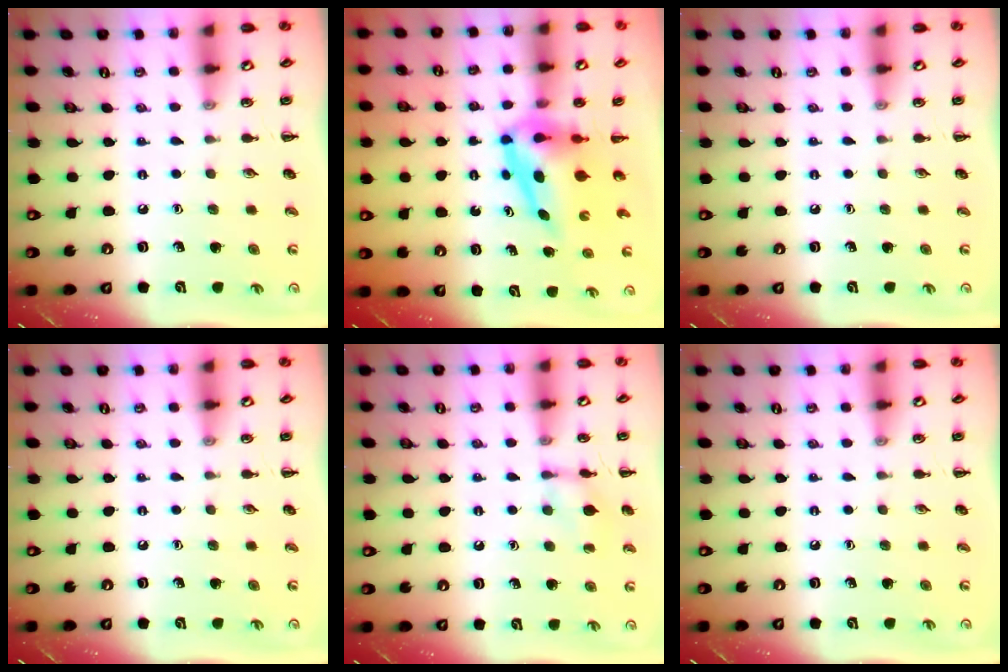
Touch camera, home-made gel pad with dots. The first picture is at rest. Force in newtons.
{"total": 6.8, "press": 6.5, "slide": 1.9}
{"total": 0.0}
{"total": 0.0}
{"total": 9.6, "press": 9.5, "slide": 1.5}
{"total": 0.0}